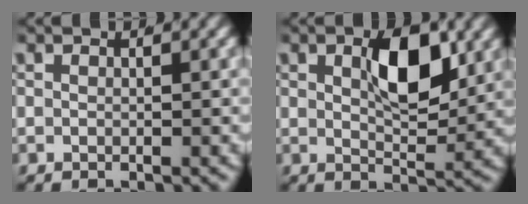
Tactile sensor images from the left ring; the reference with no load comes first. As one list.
[{"total": 5.1, "force": [1.8, 1.9, 4.5], "torque": [-0.067, -0.014, 0.038]}]